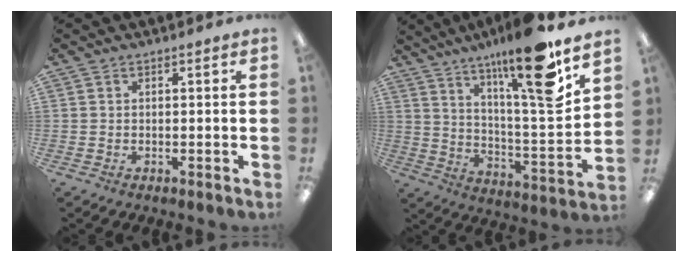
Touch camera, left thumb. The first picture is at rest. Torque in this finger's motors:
{"motor_torque": [2.71, 1.53, 1.79, -0.98, 0.31]}